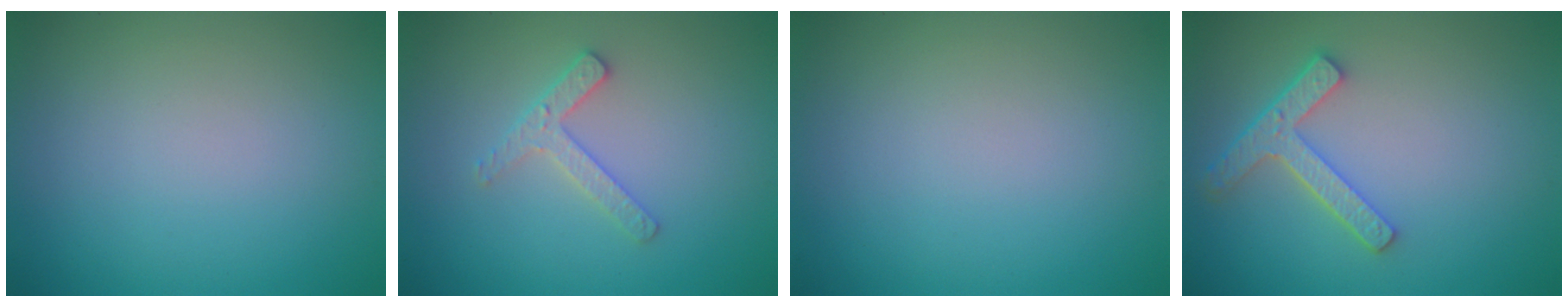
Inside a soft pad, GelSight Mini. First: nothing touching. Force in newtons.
{"total": 2.3, "press": 2.2, "slide": 0.4}
{"total": 0.0}
{"total": 3.9, "press": 3.1, "slide": 2.3}